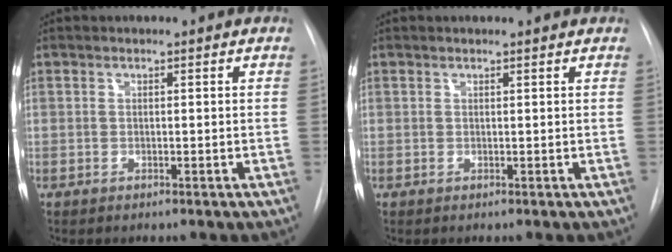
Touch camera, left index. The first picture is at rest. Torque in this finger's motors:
{"motor_torque": [0.17, -0.20, -0.19, 0.01]}